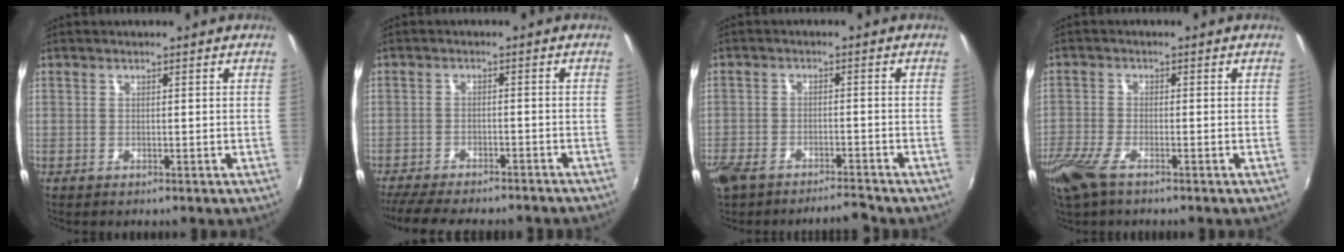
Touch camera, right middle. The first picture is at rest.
{"total": 14.1, "force": [-12.3, 2.8, 6.4], "torque": [-0.135, -0.030, -0.178]}
{"total": 7.7, "force": [-6.7, 1.9, 3.2], "torque": [-0.092, -0.013, -0.119]}
{"total": 7.8, "force": [-5.2, 2.5, 5.2], "torque": [-0.133, -0.024, -0.106]}